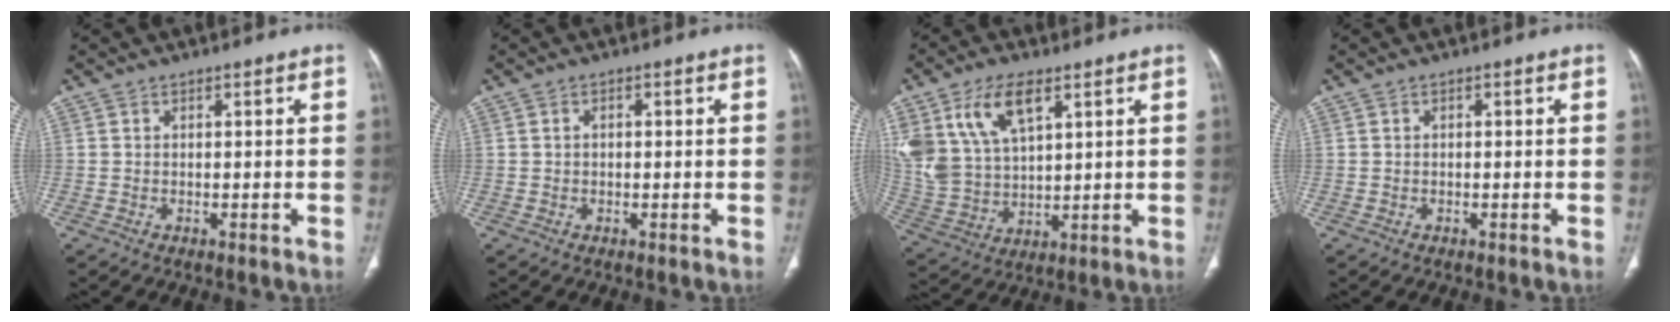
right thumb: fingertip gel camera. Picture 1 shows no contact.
{"total": 1.0, "force": [0.1, 0.7, 0.7], "torque": [-0.010, 0.006, 0.000]}
{"total": 15.8, "force": [7.8, 8.4, 10.8], "torque": [-0.209, -0.019, 0.162]}
{"total": 0.6, "force": [0.1, 0.3, 0.5], "torque": [-0.009, 0.003, 0.002]}